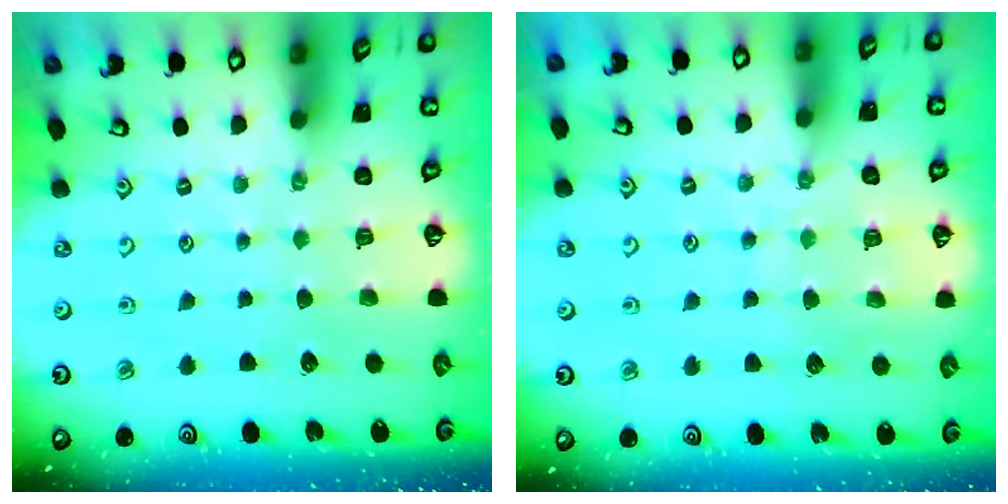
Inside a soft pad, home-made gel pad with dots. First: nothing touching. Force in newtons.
{"total": 6.5, "press": 6.5, "slide": 0.7}